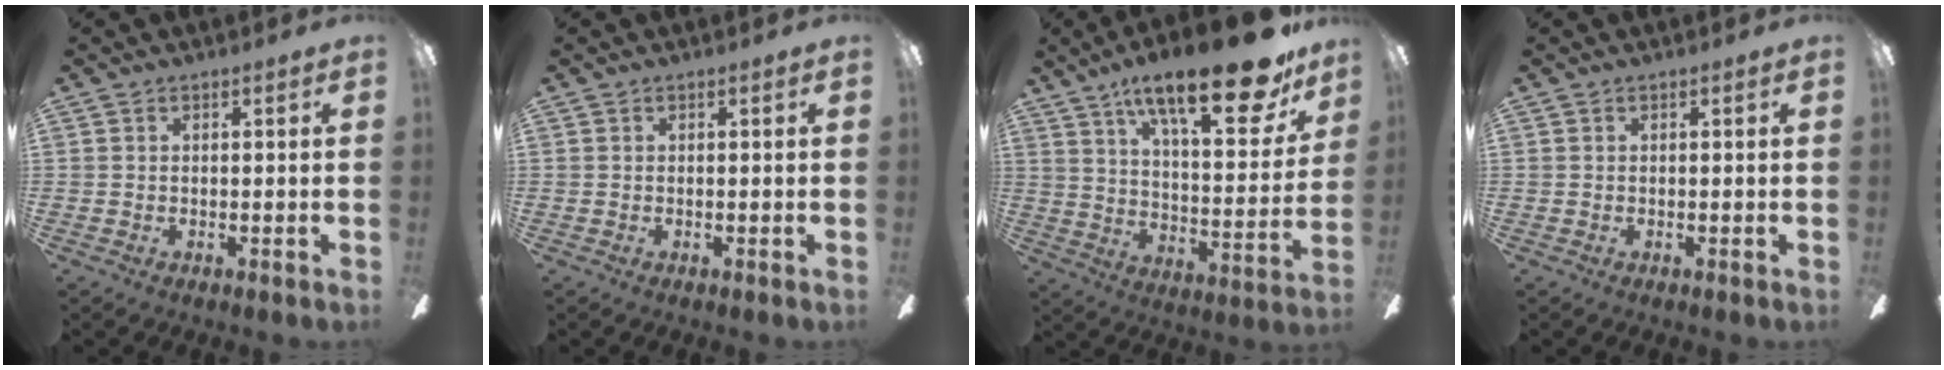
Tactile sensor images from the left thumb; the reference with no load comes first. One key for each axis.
{"total": 0.0}
{"total": 24.9, "fx": 16.5, "fy": 7.6, "fz": 17.0, "tx": -0.256, "ty": -0.102, "tz": 0.265}
{"total": 0.0}